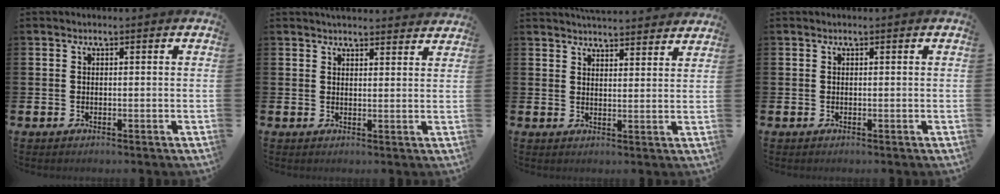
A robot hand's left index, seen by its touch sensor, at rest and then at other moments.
{"total": 3.2, "force": [3.2, 0.5, 0.1], "torque": [-0.003, -0.016, 0.058]}
{"total": 4.2, "force": [4.2, 0.2, 0.1], "torque": [-0.010, -0.024, 0.078]}
{"total": 0.0}